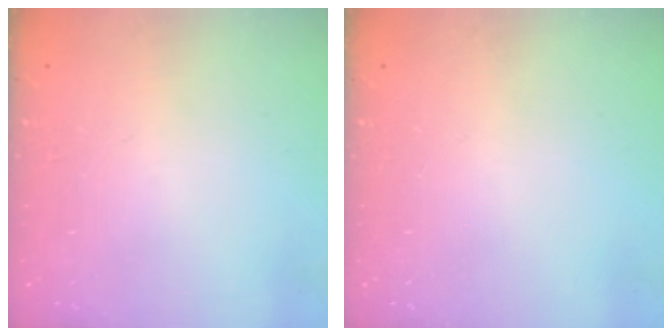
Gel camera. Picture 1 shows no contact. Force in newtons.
{"total": 0.0}